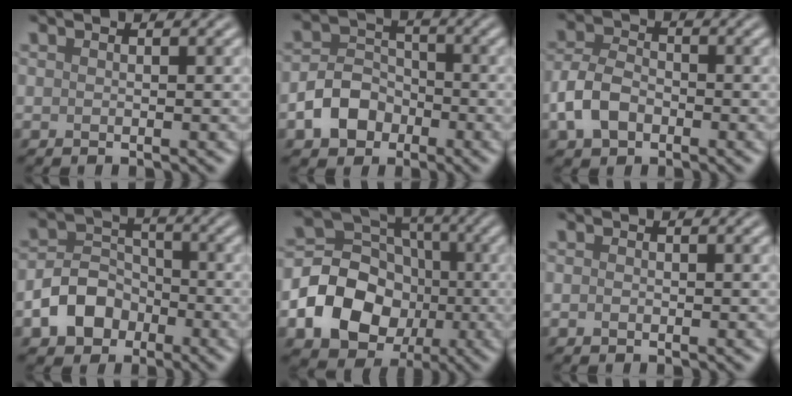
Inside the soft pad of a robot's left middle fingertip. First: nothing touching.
{"total": 4.5, "force": [-2.1, 3.4, 2.2], "torque": [-0.038, 0.002, -0.042]}
{"total": 4.1, "force": [-1.6, 2.9, 2.4], "torque": [-0.052, 0.003, -0.041]}
{"total": 5.2, "force": [-2.4, 3.9, 2.5], "torque": [-0.040, 0.001, -0.050]}
{"total": 11.6, "force": [-2.5, 9.7, 5.8], "torque": [-0.103, -0.010, -0.070]}
{"total": 0.7, "force": [-0.2, 0.5, 0.4], "torque": [-0.005, -0.001, -0.004]}